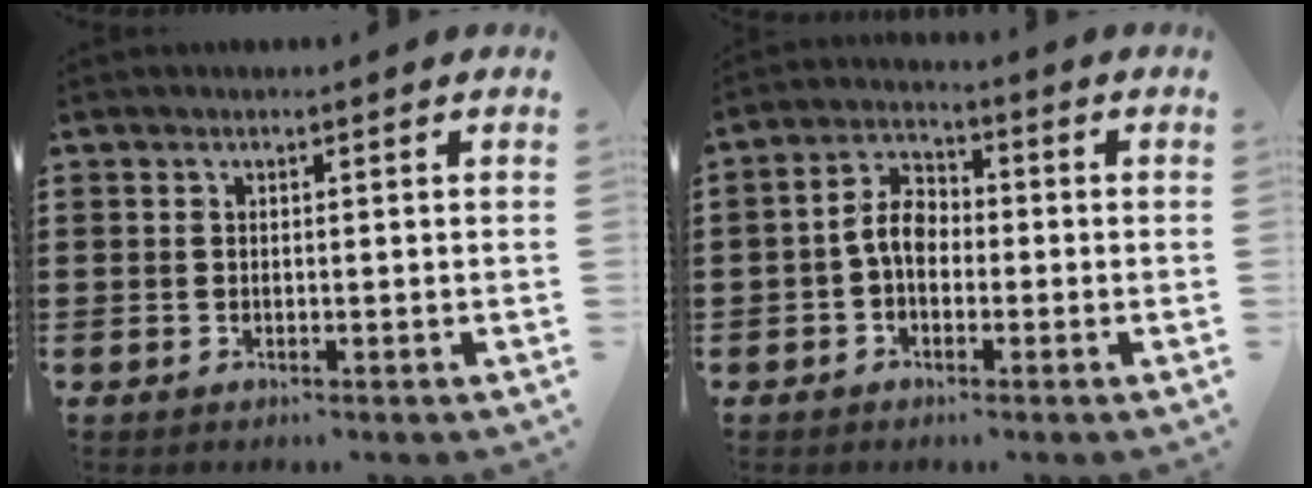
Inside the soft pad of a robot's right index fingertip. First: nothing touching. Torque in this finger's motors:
{"motor_torque": [1.25, -0.47, 0.45, 0.14]}